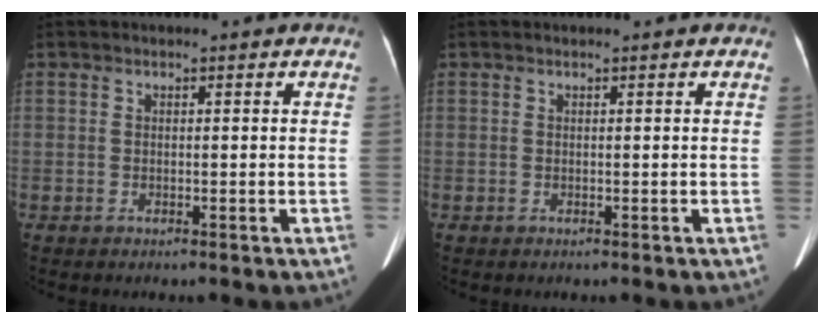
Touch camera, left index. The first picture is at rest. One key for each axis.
{"total": 0.0}